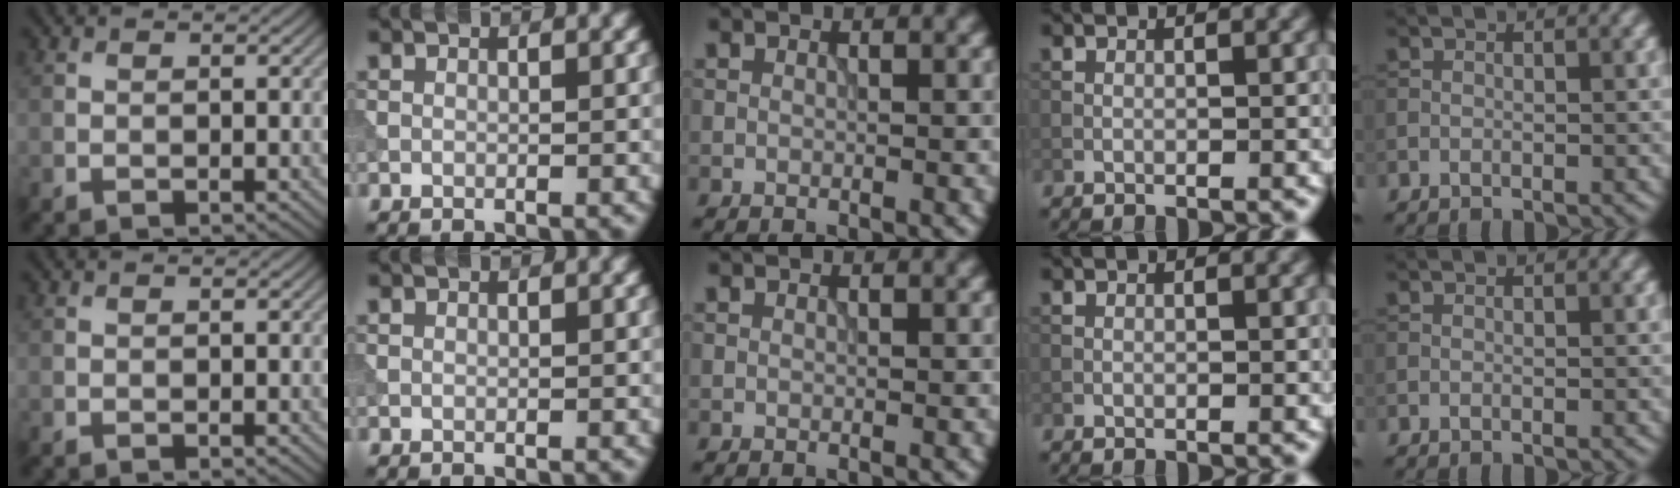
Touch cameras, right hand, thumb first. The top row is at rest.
{}